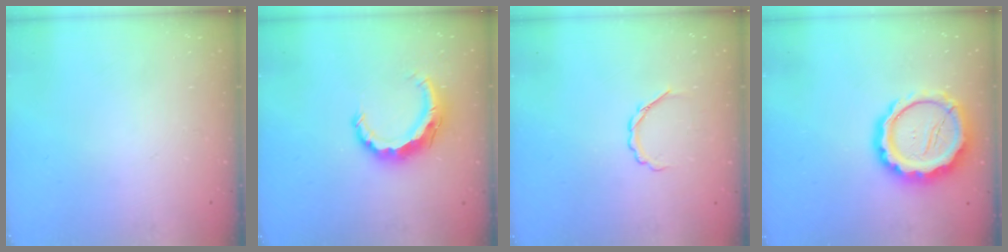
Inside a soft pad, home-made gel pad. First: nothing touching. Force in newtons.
{"total": 8.1, "press": 8.0, "slide": 1.0}
{"total": 3.0, "press": 2.8, "slide": 0.9}
{"total": 14.9, "press": 14.5, "slide": 3.1}